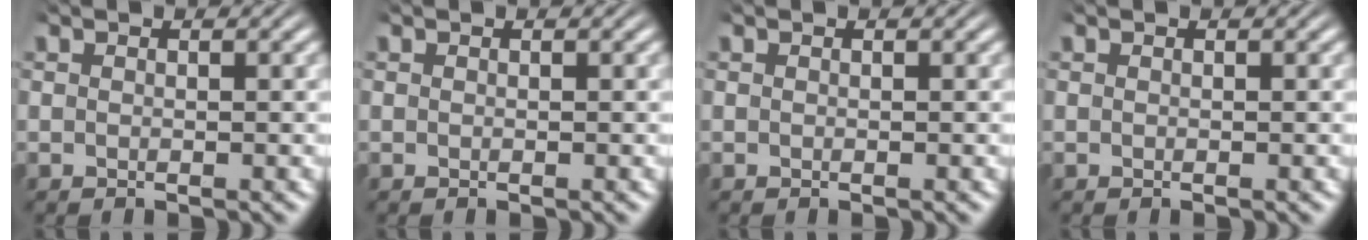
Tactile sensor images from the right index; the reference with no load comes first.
{"total": 0.0}
{"total": 0.0}
{"total": 0.0}